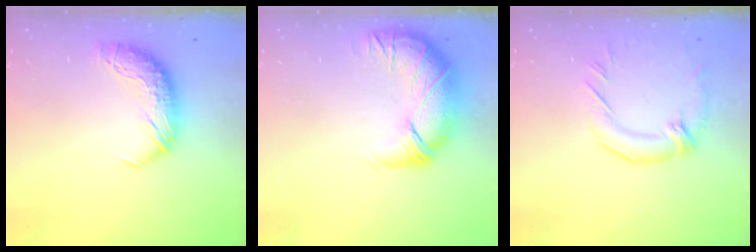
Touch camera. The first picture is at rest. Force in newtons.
{"total": 2.8, "press": 0.1, "slide": 2.8}
{"total": 2.0, "press": 1.0, "slide": 1.7}